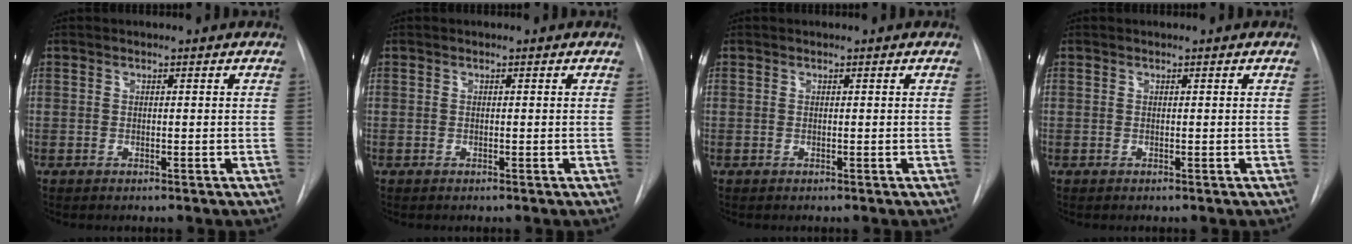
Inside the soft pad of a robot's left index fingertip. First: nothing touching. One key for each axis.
{"total": 0.0}
{"total": 0.0}
{"total": 0.0}